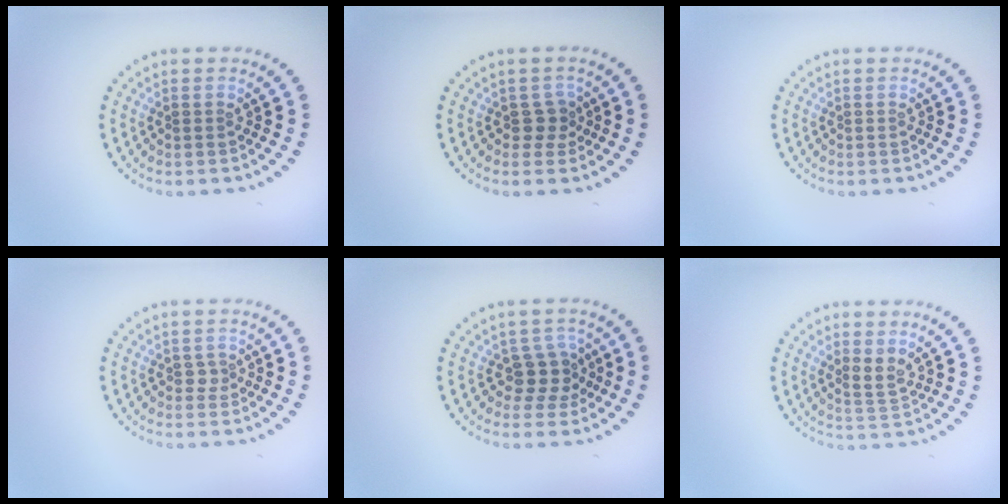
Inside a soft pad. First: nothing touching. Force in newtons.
{"total": 1.6, "press": 1.3, "slide": 0.9}
{"total": 0.0}
{"total": 0.9, "press": 0.6, "slide": 0.6}
{"total": 2.7, "press": 2.1, "slide": 1.6}
{"total": 1.5, "press": 1.2, "slide": 0.9}